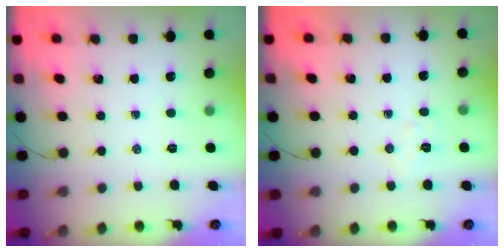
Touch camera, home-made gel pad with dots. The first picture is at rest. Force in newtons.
{"total": 4.8, "press": 4.7, "slide": 0.9}